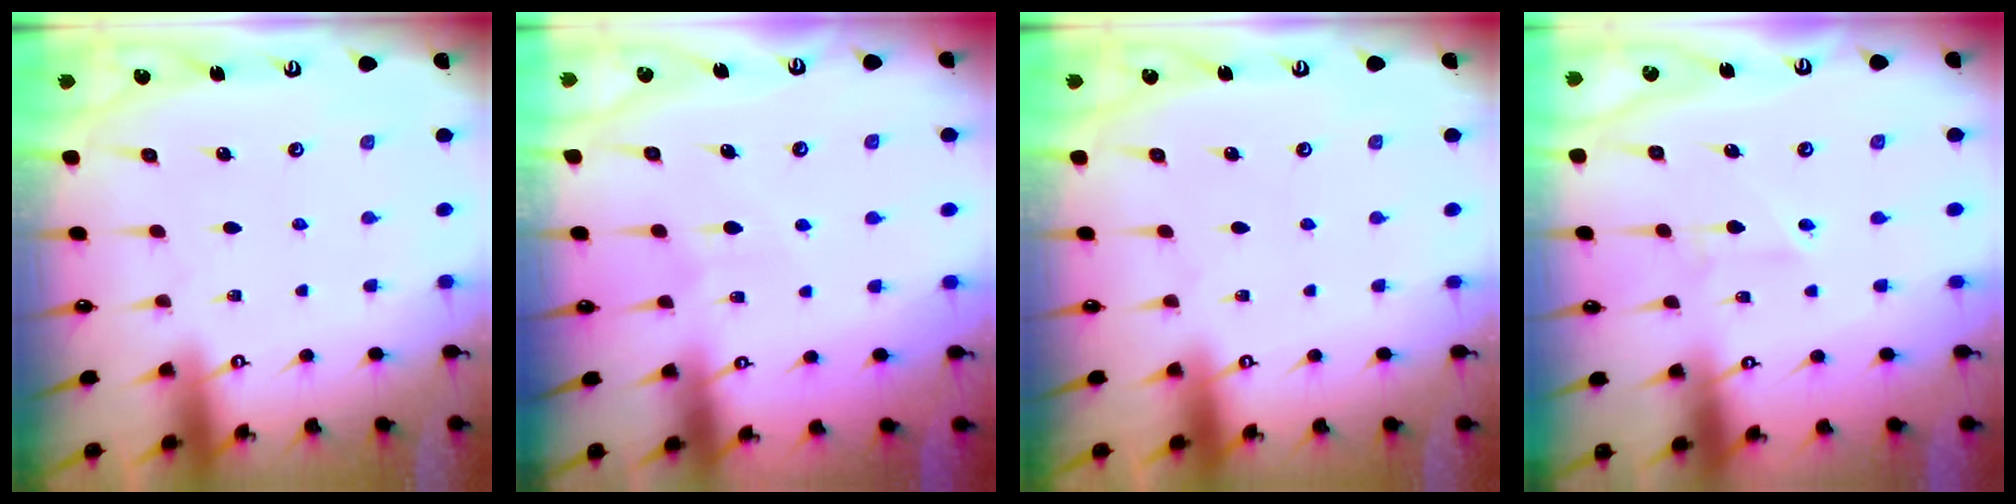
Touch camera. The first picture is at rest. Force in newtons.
{"total": 5.0, "press": 5.0, "slide": 0.7}
{"total": 0.0}
{"total": 3.4, "press": 3.3, "slide": 0.4}